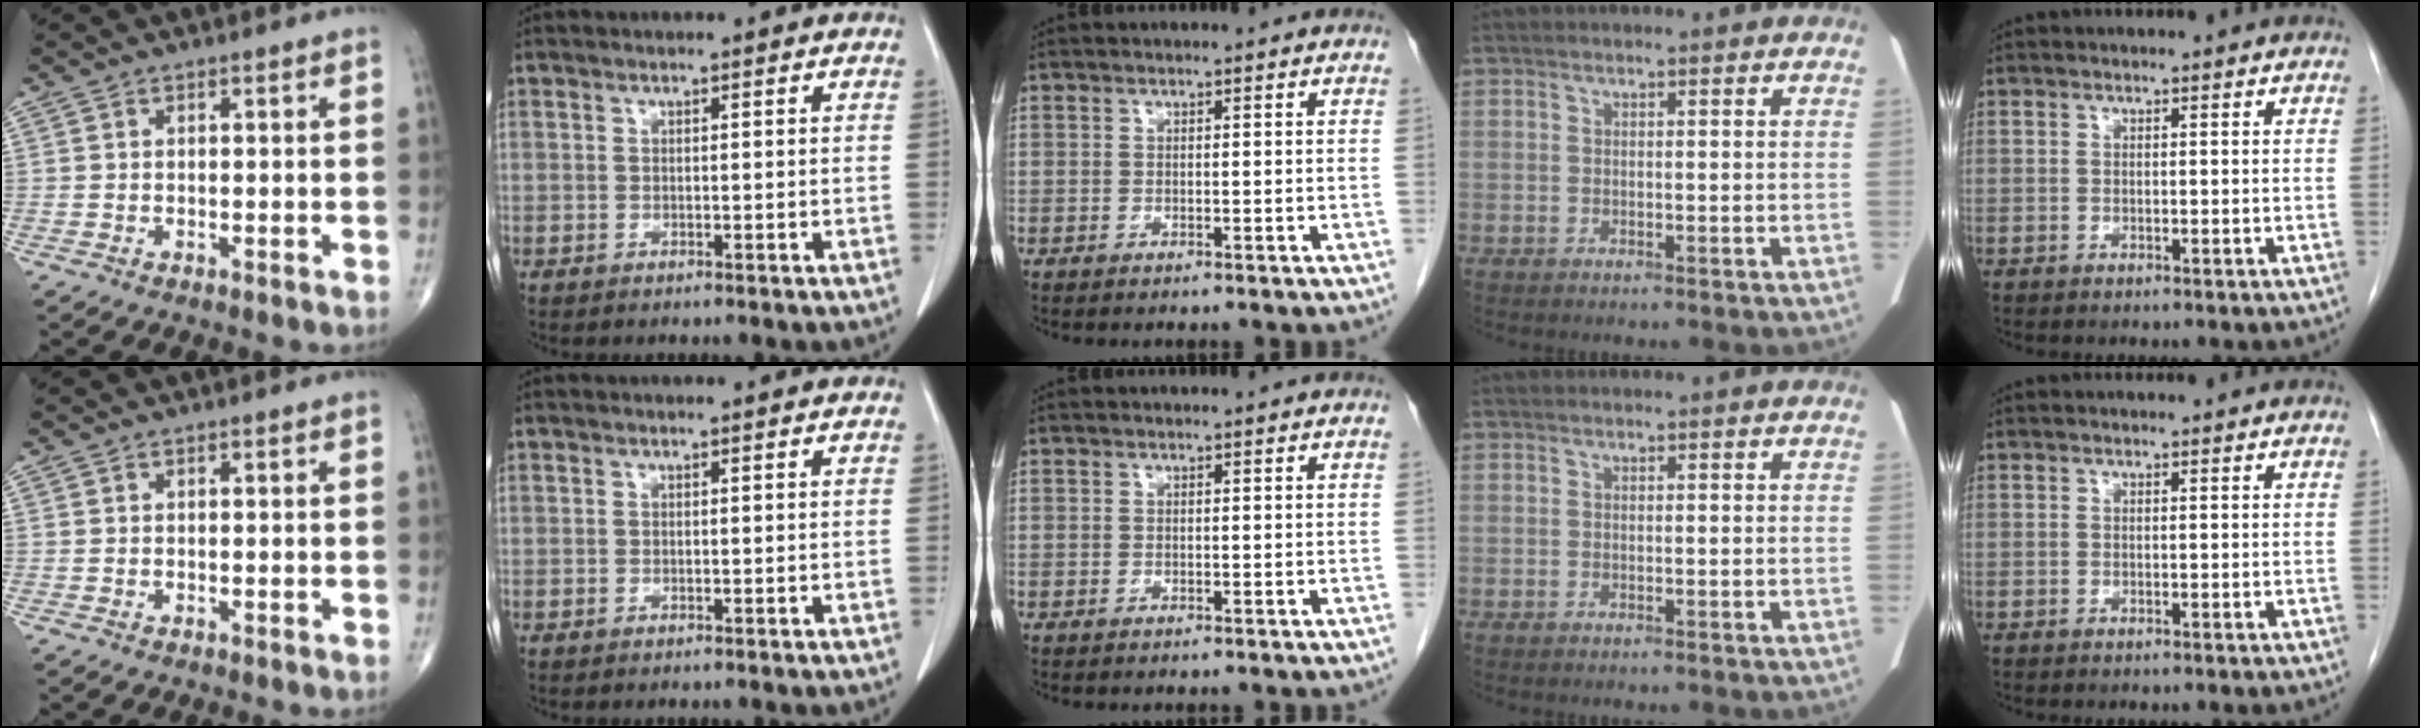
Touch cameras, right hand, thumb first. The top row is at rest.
{}